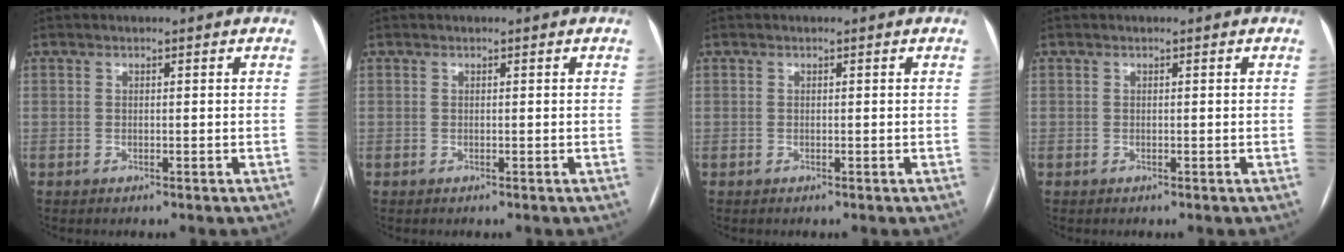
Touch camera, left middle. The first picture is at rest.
{"total": 0.0}
{"total": 0.0}
{"total": 0.0}